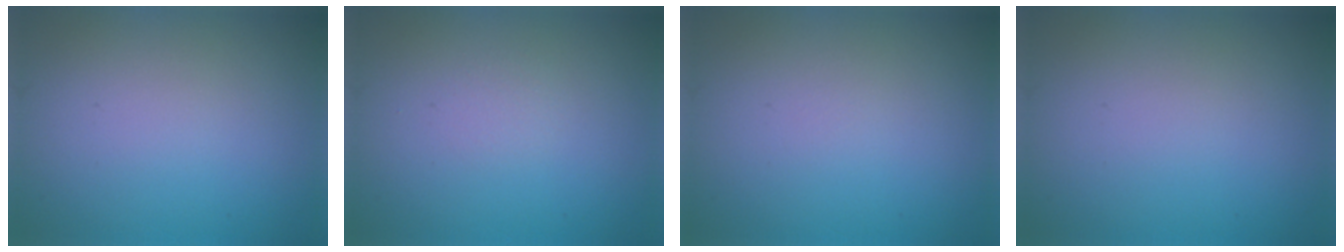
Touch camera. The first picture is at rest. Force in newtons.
{"total": 0.5, "press": 0.5, "slide": 0.0}
{"total": 0.0}
{"total": 0.0}